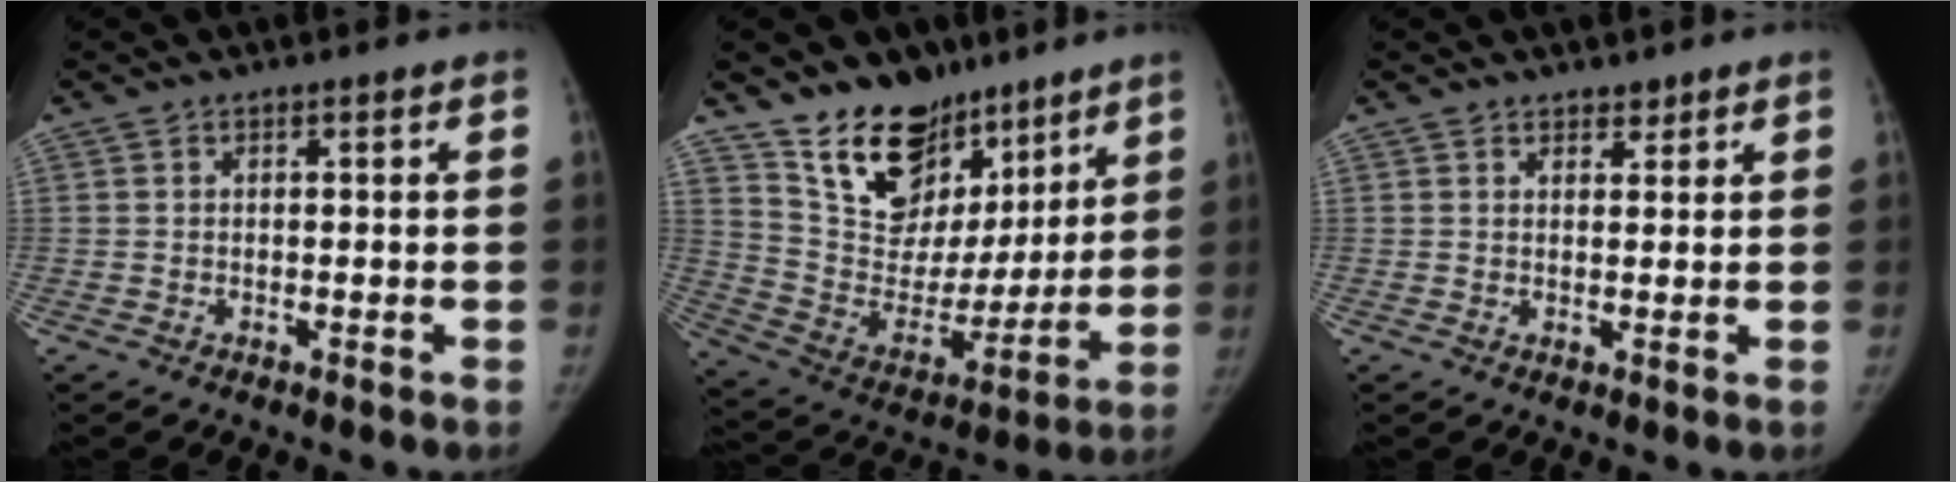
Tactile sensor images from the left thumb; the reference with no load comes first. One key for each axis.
{"total": 19.9, "fx": 14.3, "fy": 12.1, "fz": 6.8, "tx": -0.048, "ty": -0.089, "tz": 0.248}
{"total": 1.9, "fx": 1.6, "fy": 1.0, "fz": 0.4, "tx": 0.010, "ty": -0.011, "tz": 0.021}